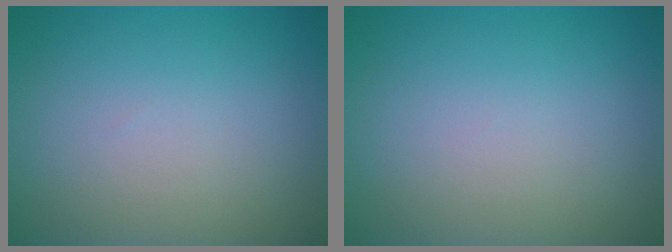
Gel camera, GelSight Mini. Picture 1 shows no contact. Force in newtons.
{"total": 0.0}